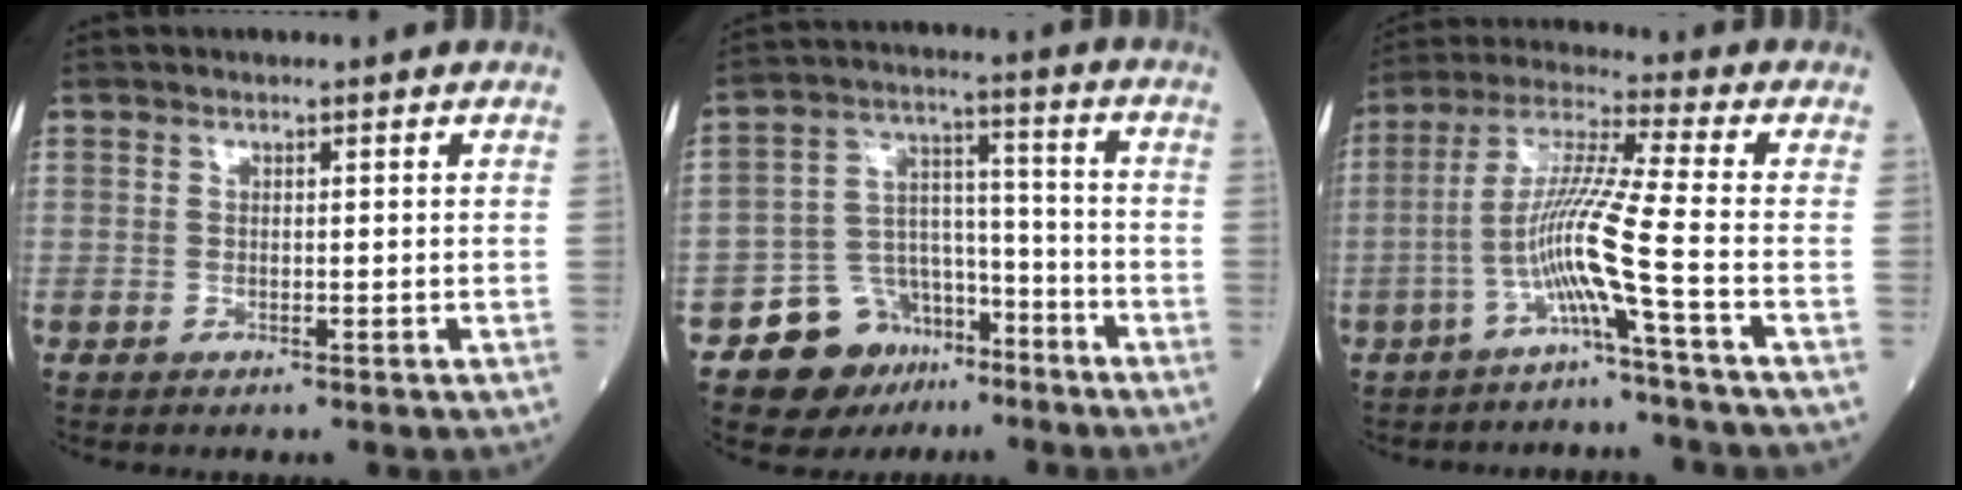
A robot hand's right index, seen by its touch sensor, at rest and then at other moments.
{"total": 11.1, "force": [-7.2, 7.6, 3.6], "torque": [-0.058, 0.045, -0.114]}
{"total": 9.3, "force": [-3.4, -2.0, 8.4], "torque": [-0.175, 0.008, -0.070]}